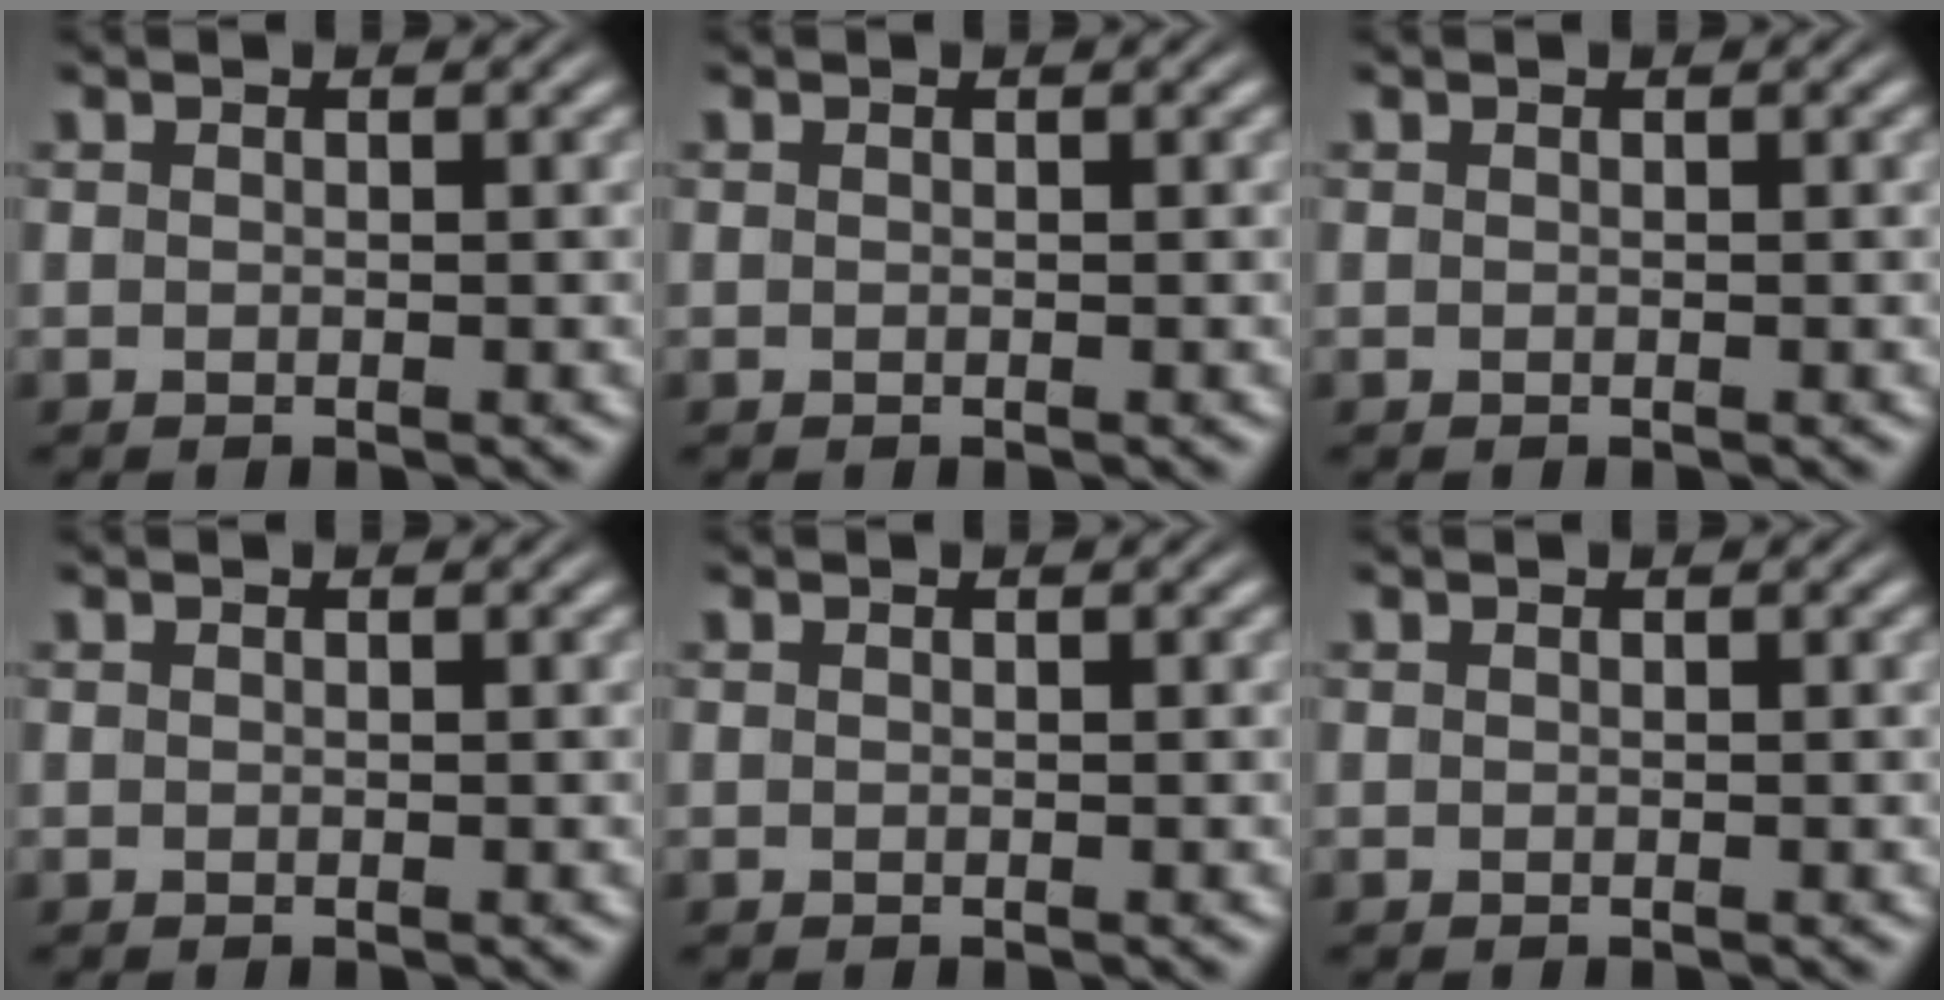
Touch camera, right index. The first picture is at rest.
{"total": 0.0}
{"total": 0.0}
{"total": 0.0}
{"total": 0.0}
{"total": 0.0}